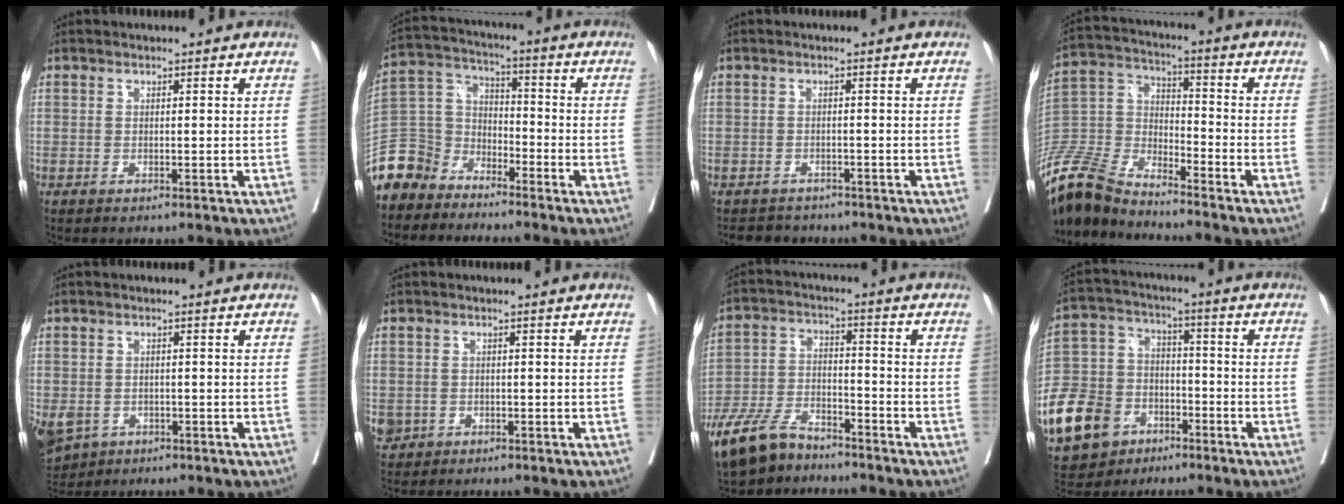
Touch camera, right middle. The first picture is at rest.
{"total": 11.5, "force": [-9.5, 6.3, 1.4], "torque": [-0.053, 0.025, -0.189]}
{"total": 3.3, "force": [-3.0, 1.4, -0.2], "torque": [0.000, -0.002, -0.047]}
{"total": 13.7, "force": [-12.9, 2.3, 4.1], "torque": [-0.089, 0.004, -0.256]}
{"total": 12.2, "force": [-5.2, 9.7, 5.2], "torque": [-0.161, -0.011, -0.069]}
{"total": 2.6, "force": [-0.9, 2.3, 0.7], "torque": [-0.015, 0.001, -0.009]}
{"total": 9.9, "force": [-7.9, 3.8, 4.6], "torque": [-0.101, -0.017, -0.152]}
{"total": 17.3, "force": [-8.5, 12.4, 8.4], "torque": [-0.211, 0.008, -0.147]}